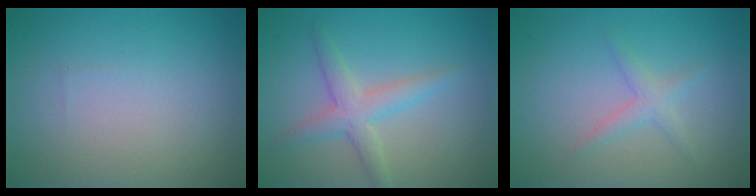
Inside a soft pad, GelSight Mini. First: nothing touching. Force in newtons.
{"total": 2.9, "press": 2.9, "slide": 0.1}
{"total": 1.6, "press": 1.6, "slide": 0.1}